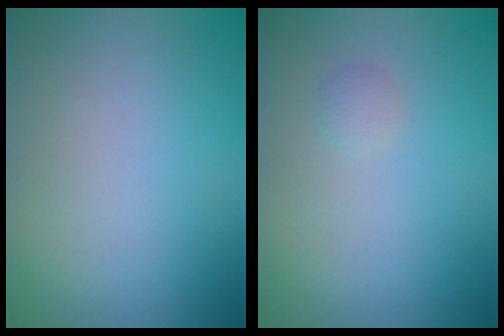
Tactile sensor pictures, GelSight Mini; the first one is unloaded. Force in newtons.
{"total": 0.7, "press": 0.7, "slide": 0.0}